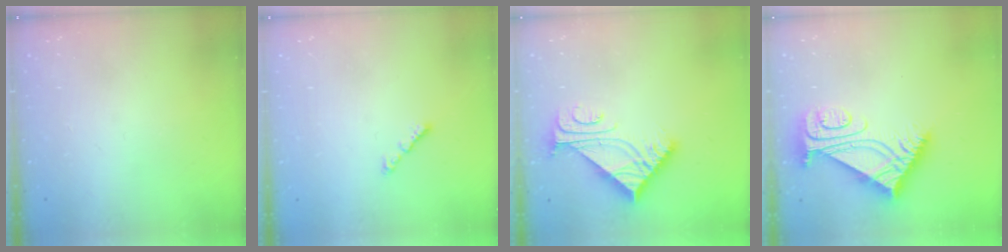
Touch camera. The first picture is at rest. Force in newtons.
{"total": 1.6, "press": 1.5, "slide": 0.5}
{"total": 6.1, "press": 6.1, "slide": 0.7}
{"total": 8.2, "press": 8.1, "slide": 0.7}